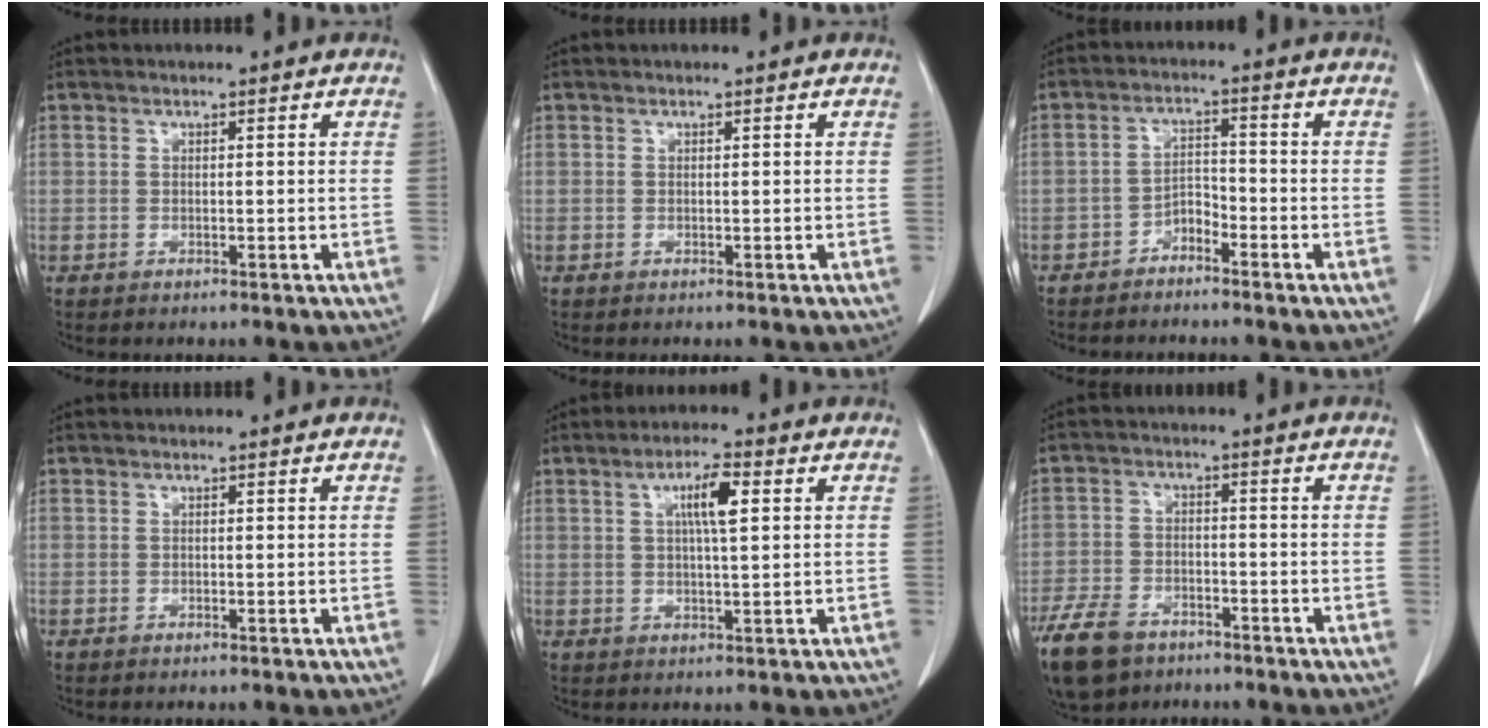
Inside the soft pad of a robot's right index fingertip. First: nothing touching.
{"total": 0.0}
{"total": 3.1, "force": [-2.5, 1.2, 1.4], "torque": [-0.020, 0.006, -0.046]}
{"total": 0.0}
{"total": 5.3, "force": [1.6, 0.7, 5.0], "torque": [-0.088, 0.004, 0.028]}
{"total": 10.2, "force": [-7.0, 5.7, 4.7], "torque": [-0.104, -0.006, -0.123]}